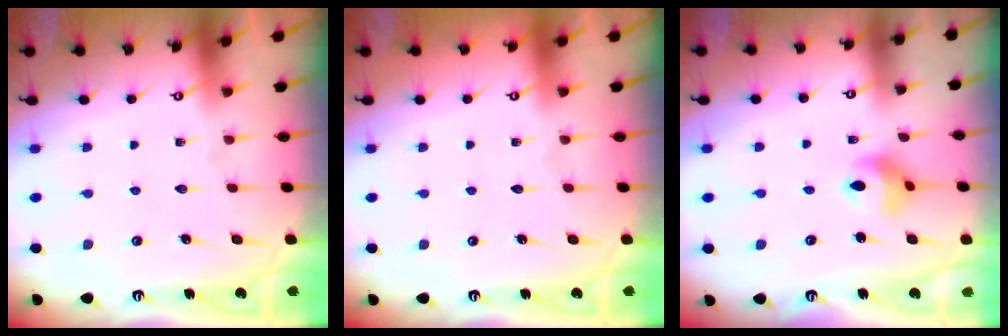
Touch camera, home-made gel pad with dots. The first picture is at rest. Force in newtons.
{"total": 0.0}
{"total": 6.5, "press": 6.5, "slide": 0.5}